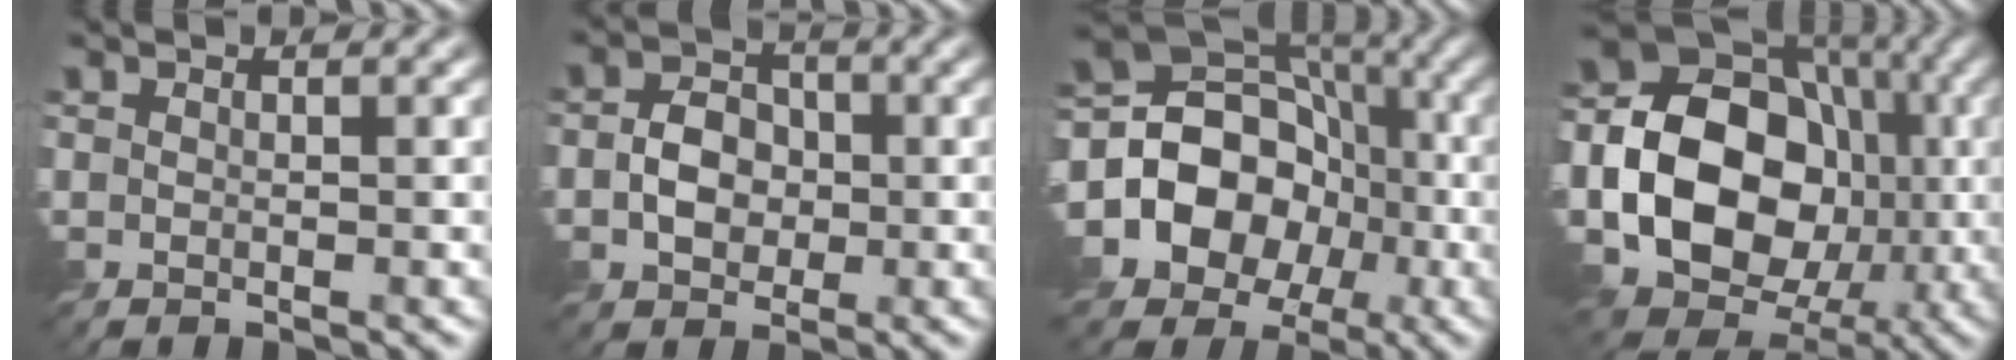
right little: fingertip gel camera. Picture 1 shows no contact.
{"total": 3.5, "force": [-0.8, 2.8, 2.0], "torque": [-0.034, 0.004, -0.022]}
{"total": 15.7, "force": [-4.6, 13.3, 6.9], "torque": [-0.142, 0.003, -0.095]}
{"total": 17.1, "force": [-2.6, 13.7, 9.8], "torque": [-0.173, -0.002, -0.051]}